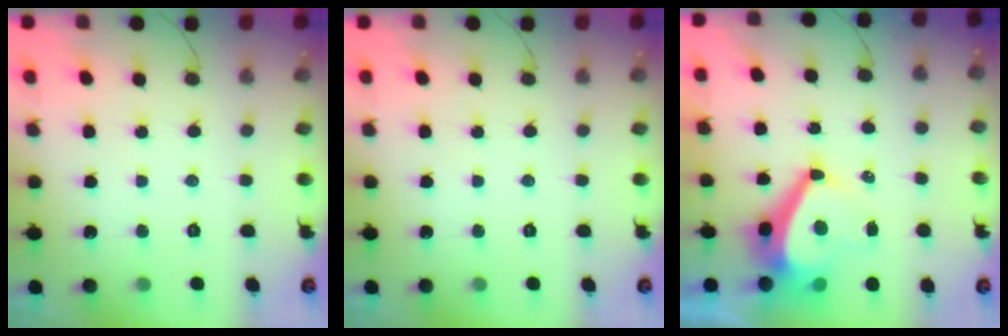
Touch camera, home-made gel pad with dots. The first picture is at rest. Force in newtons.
{"total": 0.0}
{"total": 8.2, "press": 8.2, "slide": 0.8}